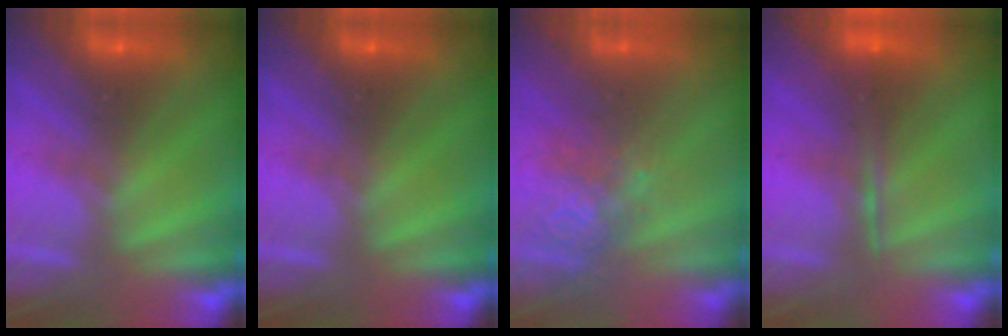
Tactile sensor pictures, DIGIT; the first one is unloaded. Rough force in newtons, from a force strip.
{"total": 0.0}
{"total": 3.7}
{"total": 1.5}